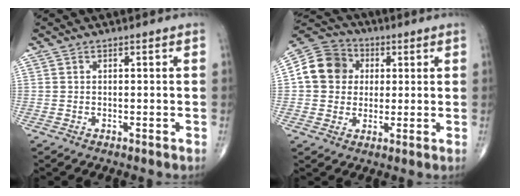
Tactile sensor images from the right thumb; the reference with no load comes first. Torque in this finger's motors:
{"motor_torque": [0.37, 2.10, 0.43, -0.24, 0.08]}